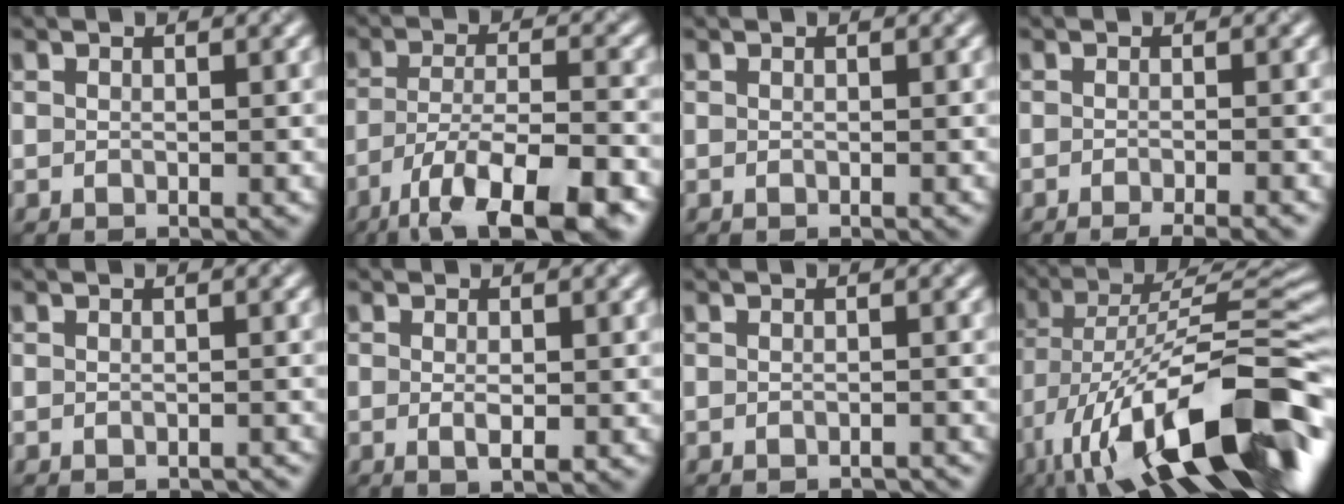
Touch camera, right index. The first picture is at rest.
{"total": 11.7, "force": [-7.6, 3.2, 8.3], "torque": [-0.145, -0.008, -0.121]}
{"total": 0.0}
{"total": 3.3, "force": [-2.2, 0.7, 2.3], "torque": [-0.023, 0.004, -0.034]}
{"total": 0.9, "force": [-0.9, 0.1, 0.2], "torque": [-0.001, -0.001, -0.012]}
{"total": 1.5, "force": [-0.2, 0.4, 1.5], "torque": [-0.026, -0.006, -0.004]}
{"total": 1.3, "force": [-1.3, 0.2, 0.3], "torque": [0.002, 0.001, -0.017]}
{"total": 17.5, "force": [-6.8, 6.2, 14.8], "torque": [-0.236, 0.019, -0.128]}